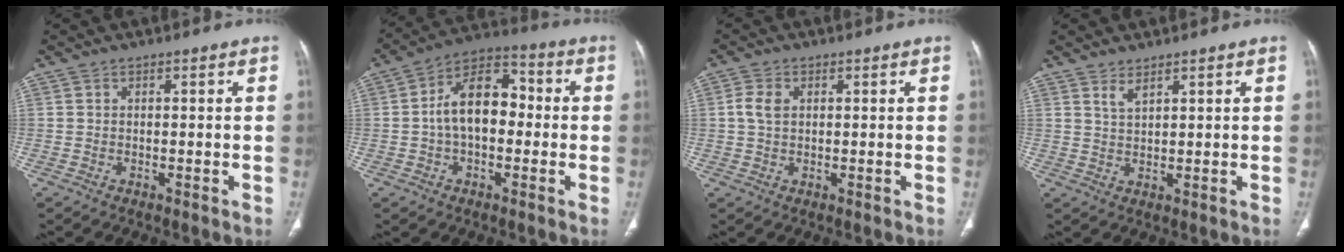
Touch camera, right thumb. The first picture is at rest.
{"total": 12.8, "force": [-0.2, 7.9, 10.0], "torque": [-0.154, 0.038, -0.015]}
{"total": 3.7, "force": [0.8, 2.4, 2.6], "torque": [-0.058, 0.005, 0.017]}
{"total": 2.4, "force": [1.8, 0.8, 1.3], "torque": [-0.025, -0.014, 0.043]}